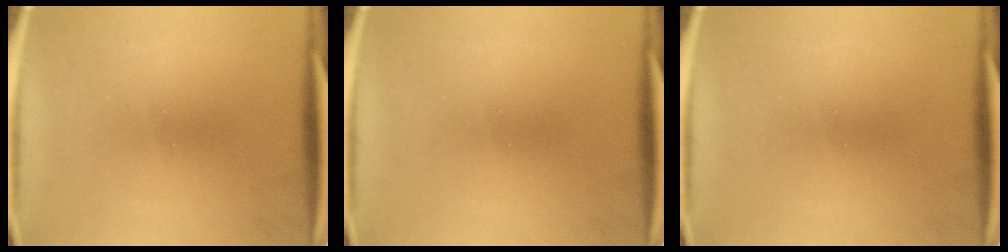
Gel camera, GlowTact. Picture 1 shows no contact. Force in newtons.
{"total": 0.0}
{"total": 0.0}